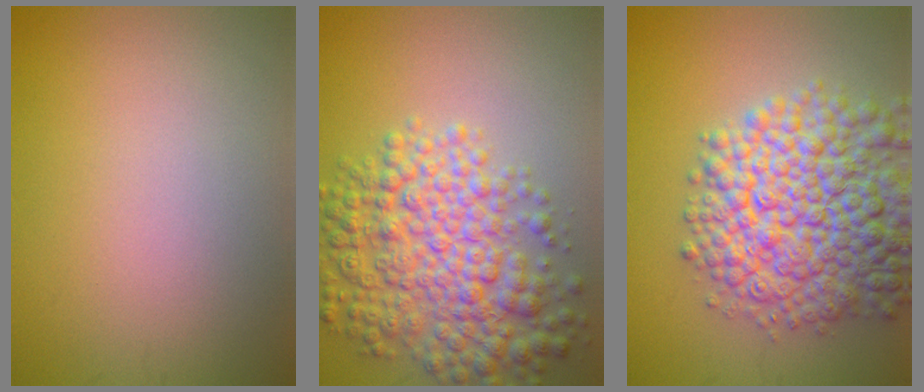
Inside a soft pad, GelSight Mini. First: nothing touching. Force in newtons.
{"total": 7.9, "press": 7.9, "slide": 0.2}
{"total": 11.7, "press": 11.7, "slide": 0.4}